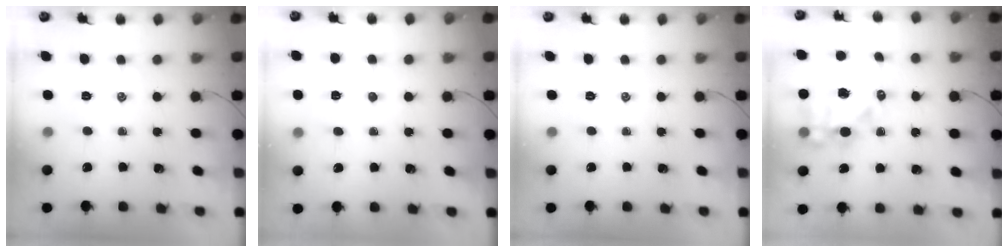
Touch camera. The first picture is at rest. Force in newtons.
{"total": 3.6, "press": 3.5, "slide": 0.9}
{"total": 0.0}
{"total": 14.9, "press": 14.5, "slide": 3.4}